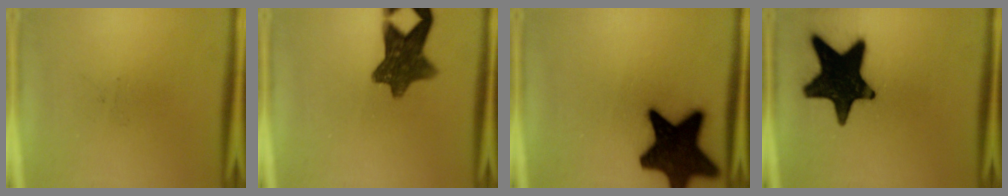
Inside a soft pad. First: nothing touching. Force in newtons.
{"total": 10.0}
{"total": 20.0}
{"total": 19.3}